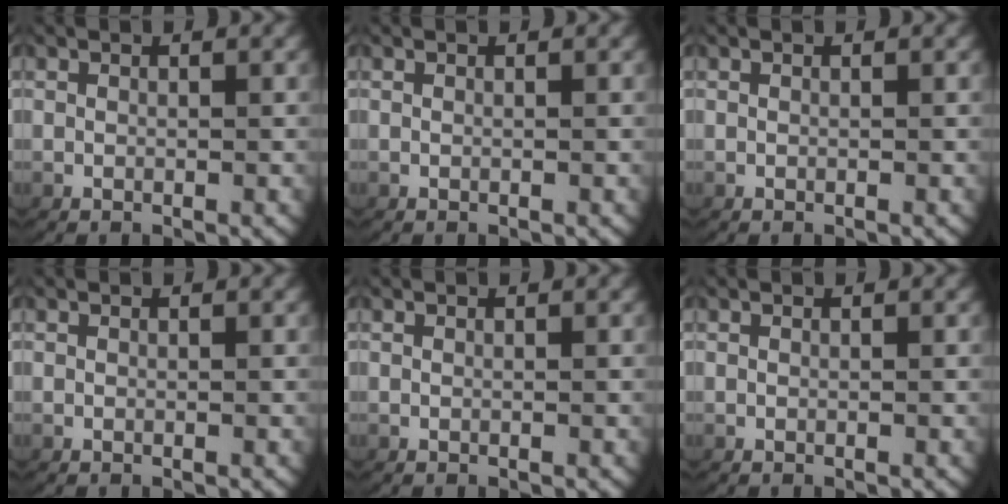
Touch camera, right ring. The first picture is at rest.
{"total": 0.0}
{"total": 0.0}
{"total": 0.0}
{"total": 0.0}
{"total": 0.0}